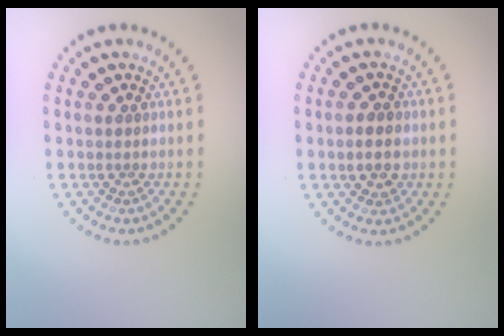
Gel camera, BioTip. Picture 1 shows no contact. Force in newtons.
{"total": 2.4, "press": 2.4, "slide": 0.2}